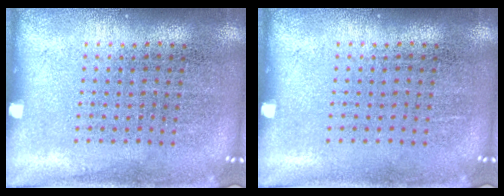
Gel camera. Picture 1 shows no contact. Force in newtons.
{"total": 0.0}